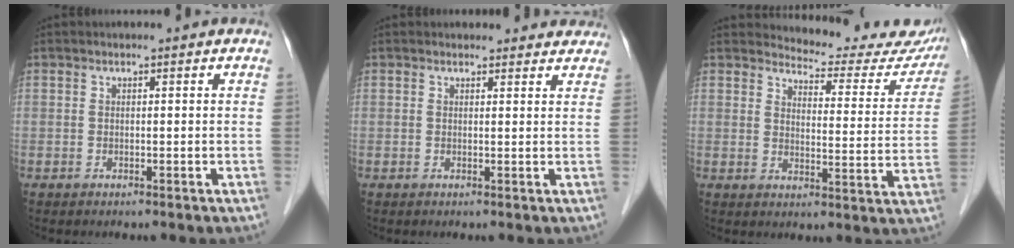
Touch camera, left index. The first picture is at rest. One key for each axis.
{"total": 5.5, "fx": 5.1, "fy": 1.9, "fz": 0.4, "tx": 0.013, "ty": 0.005, "tz": 0.041}
{"total": 14.8, "fx": 14.5, "fy": 2.5, "fz": 1.8, "tx": -0.003, "ty": -0.062, "tz": 0.154}